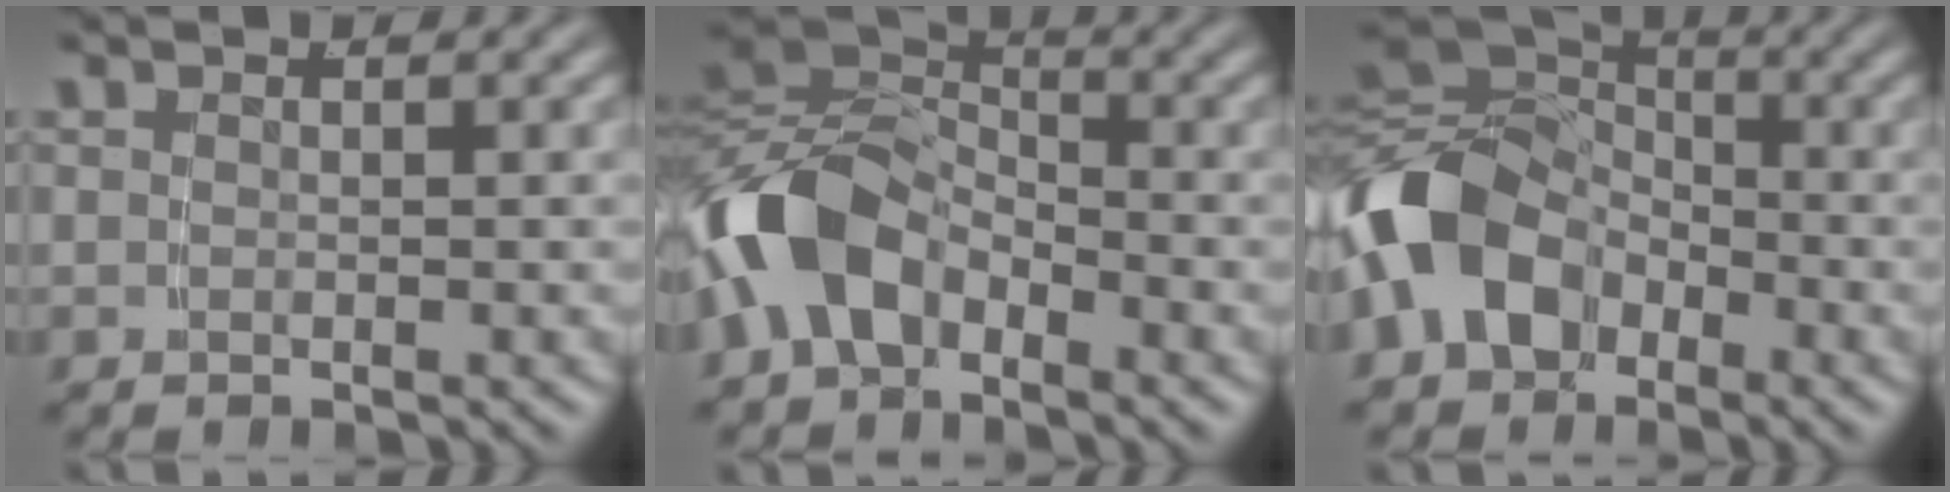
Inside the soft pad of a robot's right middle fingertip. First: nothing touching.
{"total": 6.6, "force": [-1.9, 4.7, 4.2], "torque": [-0.095, -0.008, -0.033]}
{"total": 7.7, "force": [-1.9, 5.9, 4.5], "torque": [-0.111, -0.016, -0.027]}